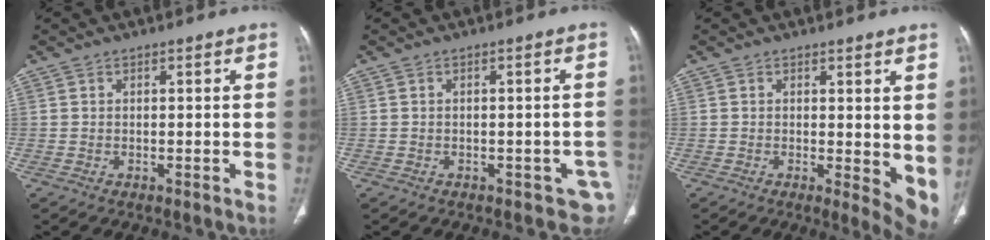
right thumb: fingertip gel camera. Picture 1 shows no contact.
{"total": 4.9, "force": [-2.4, 3.2, 2.8], "torque": [-0.008, 0.012, -0.030]}
{"total": 6.9, "force": [0.7, 2.7, 6.3], "torque": [-0.071, -0.017, 0.011]}